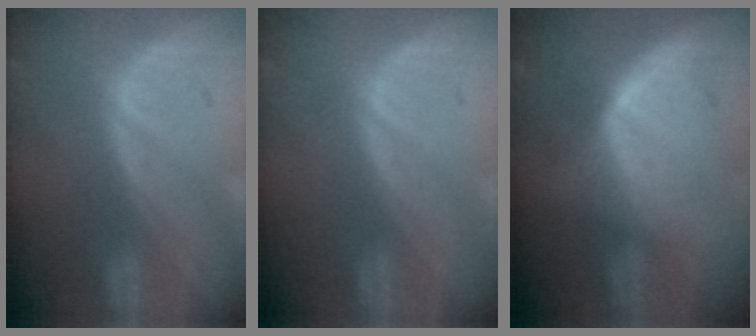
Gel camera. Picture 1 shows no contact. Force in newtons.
{"total": 0.0}
{"total": 5.6, "press": 5.5, "slide": 1.1}